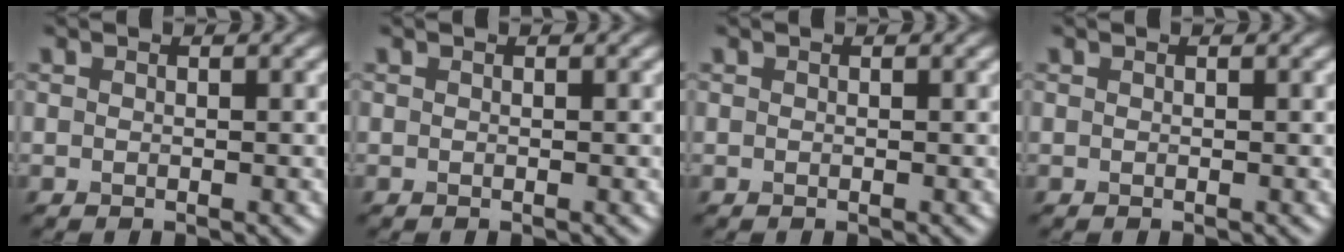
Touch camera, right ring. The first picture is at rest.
{"total": 0.0}
{"total": 0.0}
{"total": 0.0}